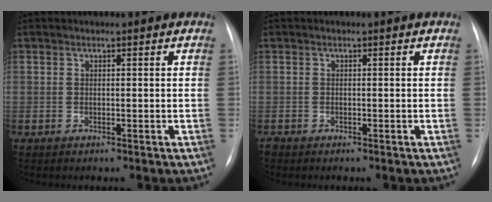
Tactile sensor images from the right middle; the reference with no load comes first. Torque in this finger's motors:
{"motor_torque": [-0.07, -0.07, -0.01, 0.00]}